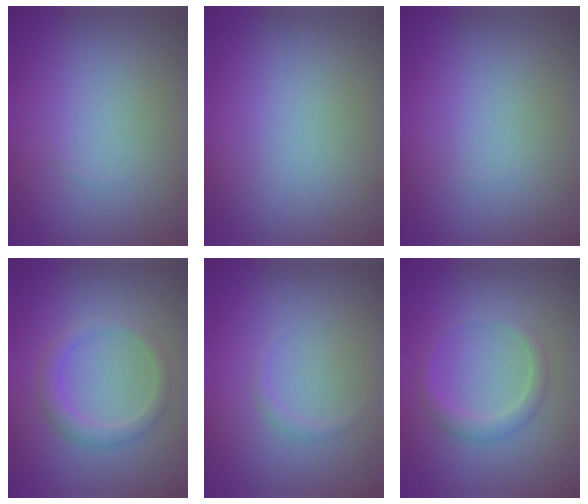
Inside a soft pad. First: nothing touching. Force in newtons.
{"total": 0.0}
{"total": 0.0}
{"total": 2.2, "press": 2.2, "slide": 0.0}
{"total": 0.6, "press": 0.6, "slide": 0.1}
{"total": 1.9, "press": 1.9, "slide": 0.0}